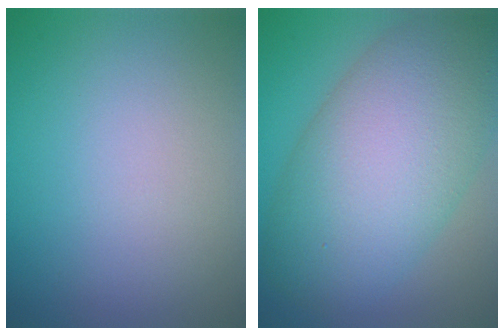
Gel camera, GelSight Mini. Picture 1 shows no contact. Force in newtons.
{"total": 11.8, "press": 11.8, "slide": 0.7}